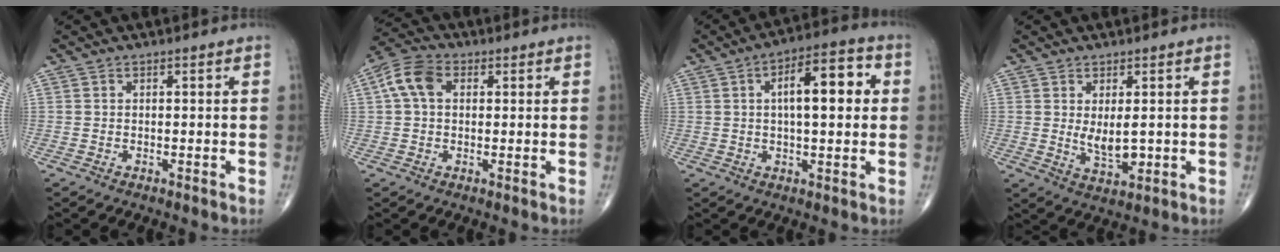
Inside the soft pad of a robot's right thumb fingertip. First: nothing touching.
{"total": 7.0, "force": [1.5, 4.7, 4.9], "torque": [-0.099, 0.022, 0.022]}
{"total": 12.3, "force": [2.3, 4.7, 11.1], "torque": [-0.147, 0.018, 0.028]}
{"total": 5.1, "force": [0.5, 2.2, 4.6], "torque": [-0.072, -0.016, 0.019]}